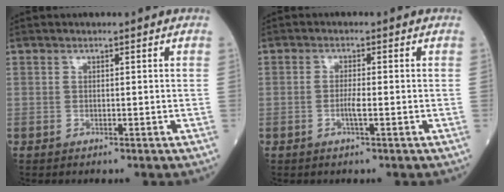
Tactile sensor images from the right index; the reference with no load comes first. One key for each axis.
{"total": 2.1, "fx": -0.7, "fy": 0.0, "fz": 2.0, "tx": -0.042, "ty": -0.002, "tz": -0.015}